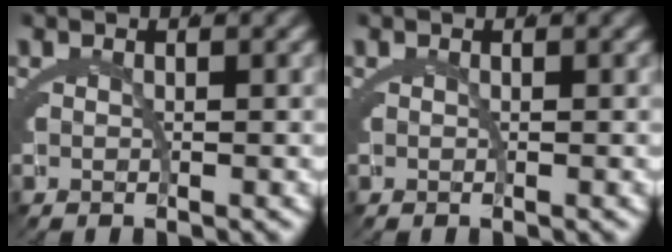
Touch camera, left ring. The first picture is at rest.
{"total": 0.0}